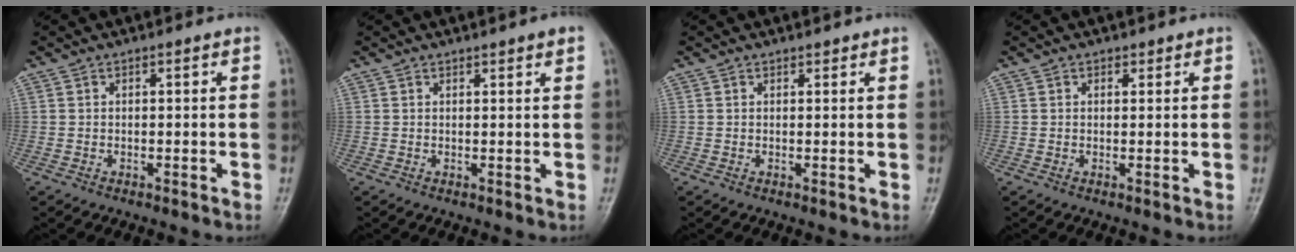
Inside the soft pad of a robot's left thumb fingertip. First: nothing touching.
{"total": 2.4, "force": [1.7, 0.4, 1.6], "torque": [-0.018, -0.002, 0.020]}
{"total": 0.8, "force": [0.7, 0.2, 0.1], "torque": [-0.002, -0.005, 0.010]}
{"total": 0.9, "force": [0.6, 0.6, 0.2], "torque": [0.005, -0.004, 0.006]}